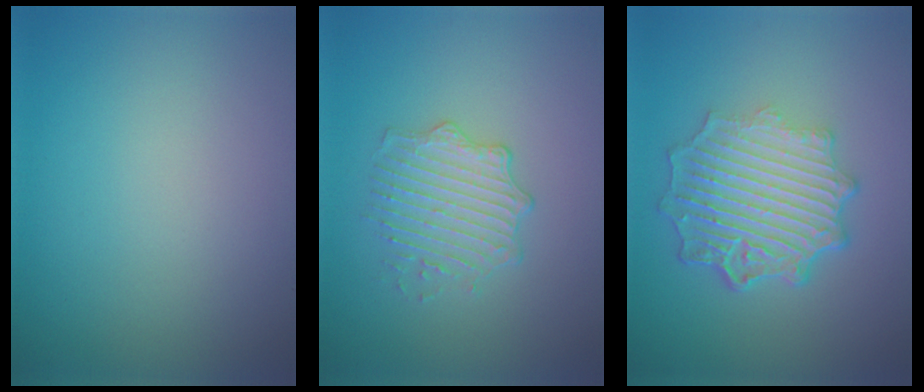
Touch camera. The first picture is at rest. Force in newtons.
{"total": 2.6, "press": 2.0, "slide": 1.6}
{"total": 7.1, "press": 5.3, "slide": 4.7}